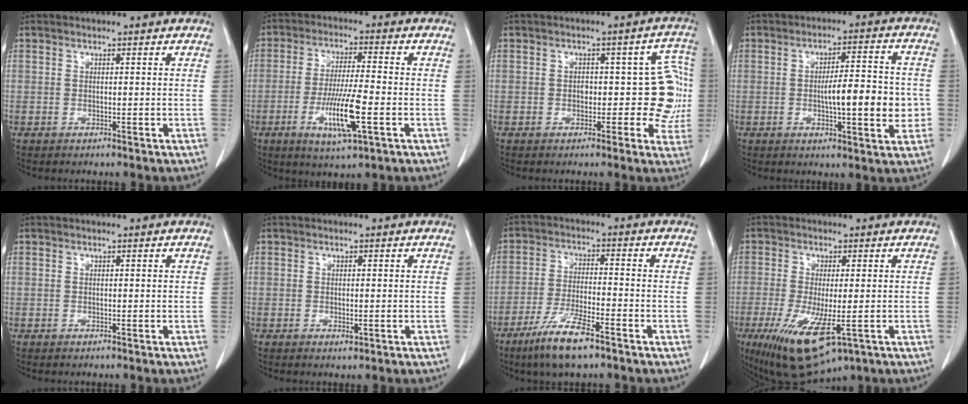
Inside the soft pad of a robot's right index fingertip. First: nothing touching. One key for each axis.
{"total": 10.0, "fx": -3.3, "fy": 0.8, "fz": 9.4, "tx": -0.176, "ty": -0.016, "tz": -0.058}
{"total": 9.2, "fx": -0.5, "fy": 4.6, "fz": 8.0, "tx": -0.066, "ty": 0.033, "tz": -0.005}
{"total": 10.1, "fx": -1.3, "fy": 2.1, "fz": 9.8, "tx": -0.146, "ty": 0.010, "tz": -0.017}
{"total": 0.0}
{"total": 1.0, "fx": -0.3, "fy": 0.4, "fz": 0.9, "tx": -0.016, "ty": -0.003, "tz": -0.002}
{"total": 9.1, "fx": -6.0, "fy": 1.3, "fz": 6.7, "tx": -0.133, "ty": -0.018, "tz": -0.109}
{"total": 12.1, "fx": -5.4, "fy": 3.4, "fz": 10.3, "tx": -0.182, "ty": -0.032, "tz": -0.078}